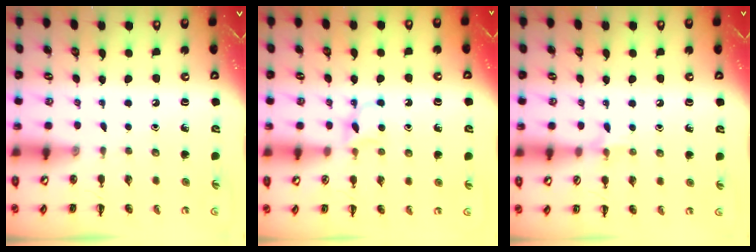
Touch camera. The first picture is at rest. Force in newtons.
{"total": 4.1, "press": 3.9, "slide": 1.3}
{"total": 5.5, "press": 5.3, "slide": 1.4}